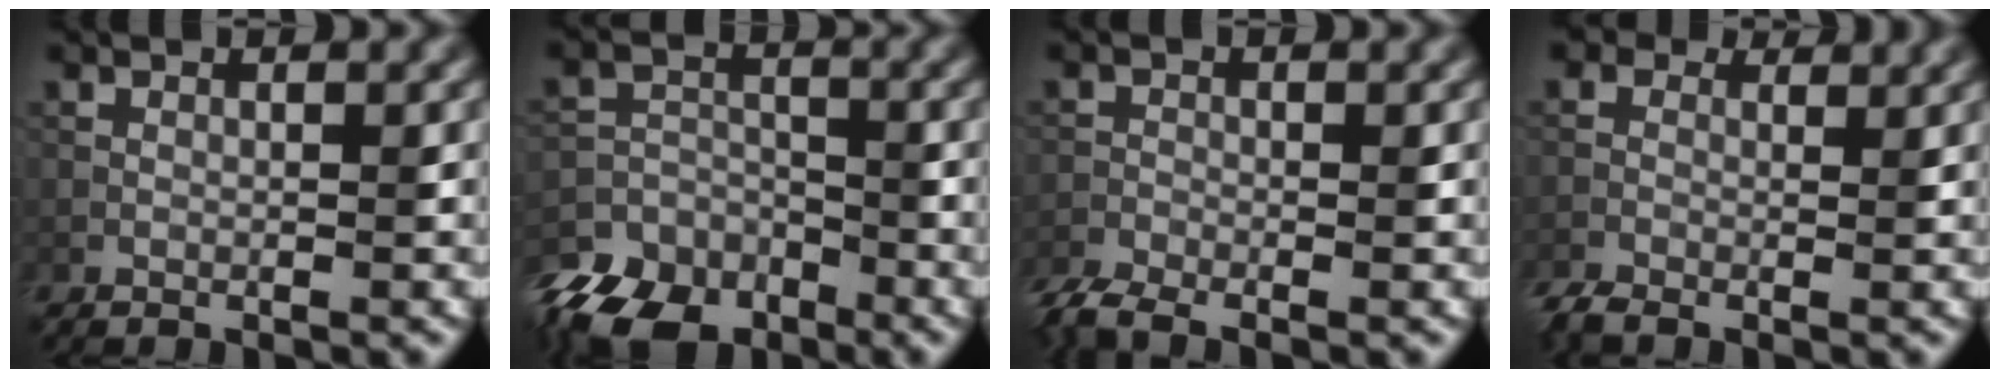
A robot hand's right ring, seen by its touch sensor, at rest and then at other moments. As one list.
[{"total": 9.1, "force": [-7.7, 4.4, 2.1], "torque": [-0.032, -0.009, -0.124]}, {"total": 4.0, "force": [-3.2, 1.2, 2.1], "torque": [-0.048, -0.013, -0.067]}, {"total": 3.3, "force": [-0.5, 2.5, 2.1], "torque": [-0.043, -0.001, -0.012]}]